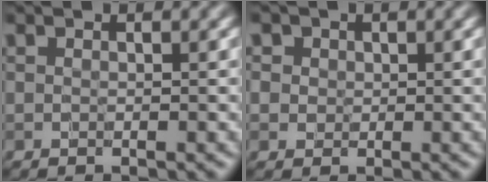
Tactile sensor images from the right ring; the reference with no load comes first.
{"total": 2.1, "force": [1.0, 1.8, 0.5], "torque": [-0.002, 0.006, 0.017]}